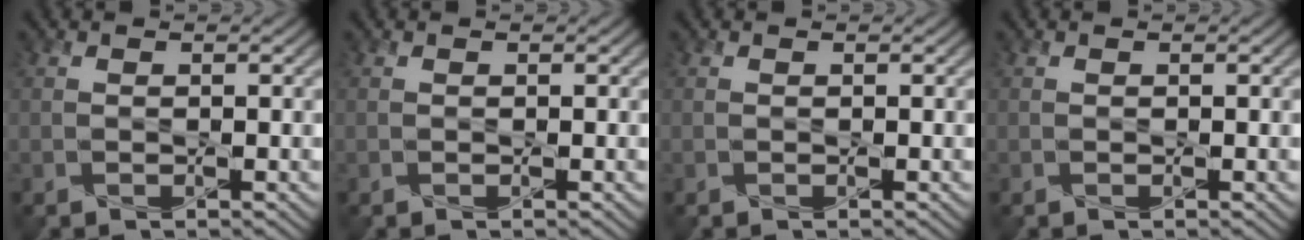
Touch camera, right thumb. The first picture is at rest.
{"total": 0.0}
{"total": 0.0}
{"total": 0.0}